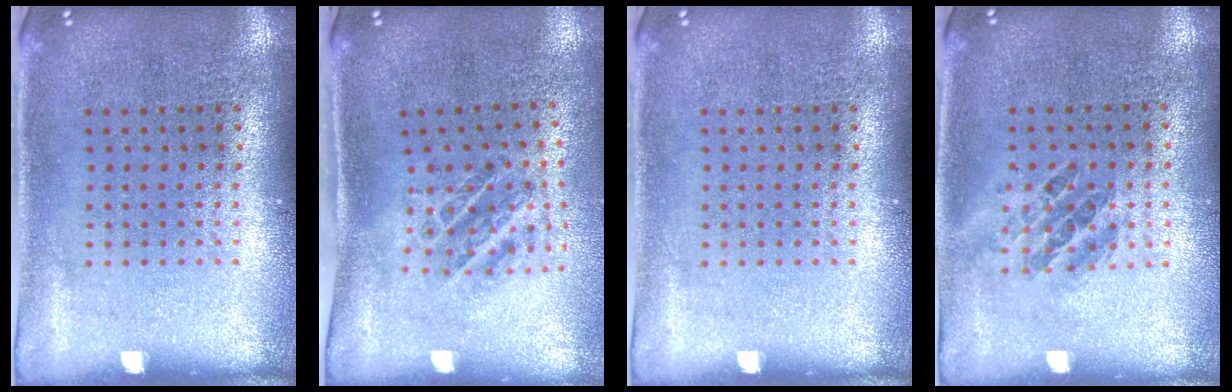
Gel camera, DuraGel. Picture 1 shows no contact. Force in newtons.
{"total": 1.1, "press": 1.0, "slide": 0.3}
{"total": 0.0}
{"total": 1.0, "press": 0.9, "slide": 0.5}